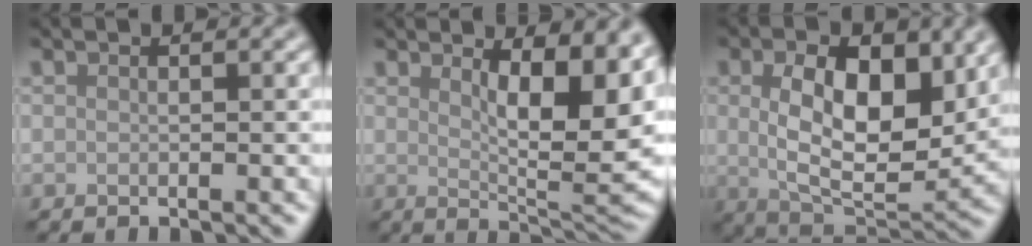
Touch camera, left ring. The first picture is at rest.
{"total": 9.8, "force": [2.7, 3.5, 8.8], "torque": [-0.112, -0.011, 0.046]}
{"total": 9.7, "force": [2.0, 5.0, 8.0], "torque": [-0.133, -0.005, 0.032]}